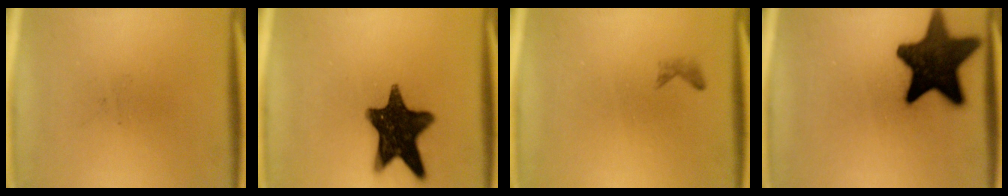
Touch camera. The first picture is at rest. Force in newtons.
{"total": 15.3}
{"total": 0.7}
{"total": 17.3}